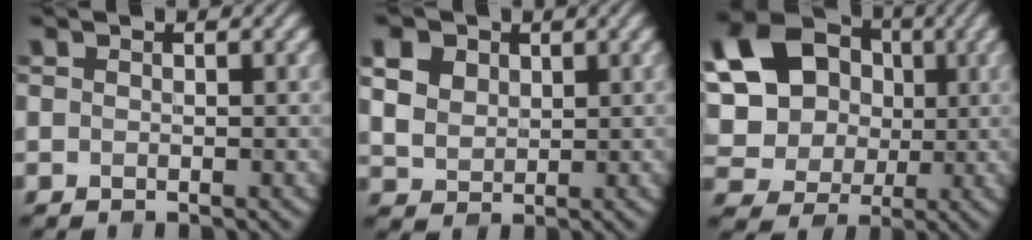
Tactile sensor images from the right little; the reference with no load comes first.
{"total": 5.8, "force": [3.1, 4.1, 2.7], "torque": [-0.096, 0.014, 0.059]}
{"total": 15.4, "force": [3.6, 13.3, 6.8], "torque": [-0.186, 0.018, 0.058]}